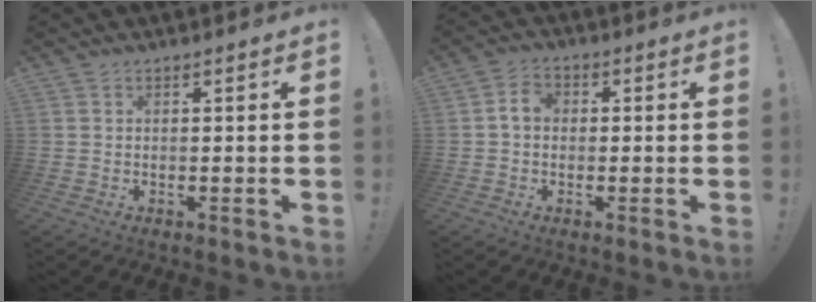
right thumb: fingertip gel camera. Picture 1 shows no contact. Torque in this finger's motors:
{"motor_torque": [0.75, 0.92, 0.53, -0.12, 0.03]}